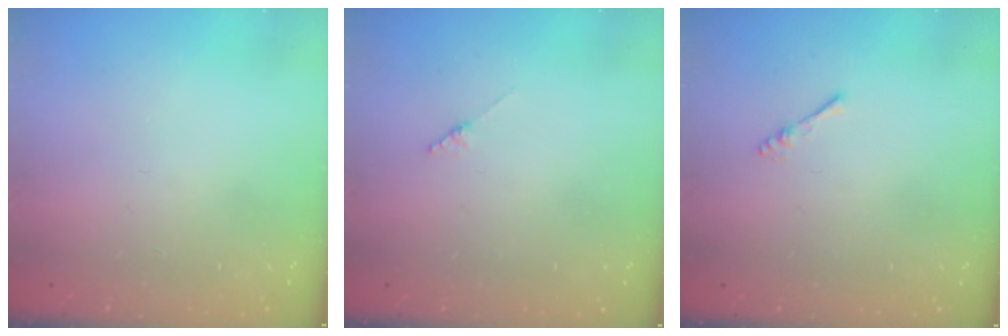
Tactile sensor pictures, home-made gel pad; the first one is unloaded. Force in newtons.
{"total": 1.8, "press": 1.7, "slide": 0.3}
{"total": 2.2, "press": 2.2, "slide": 0.4}